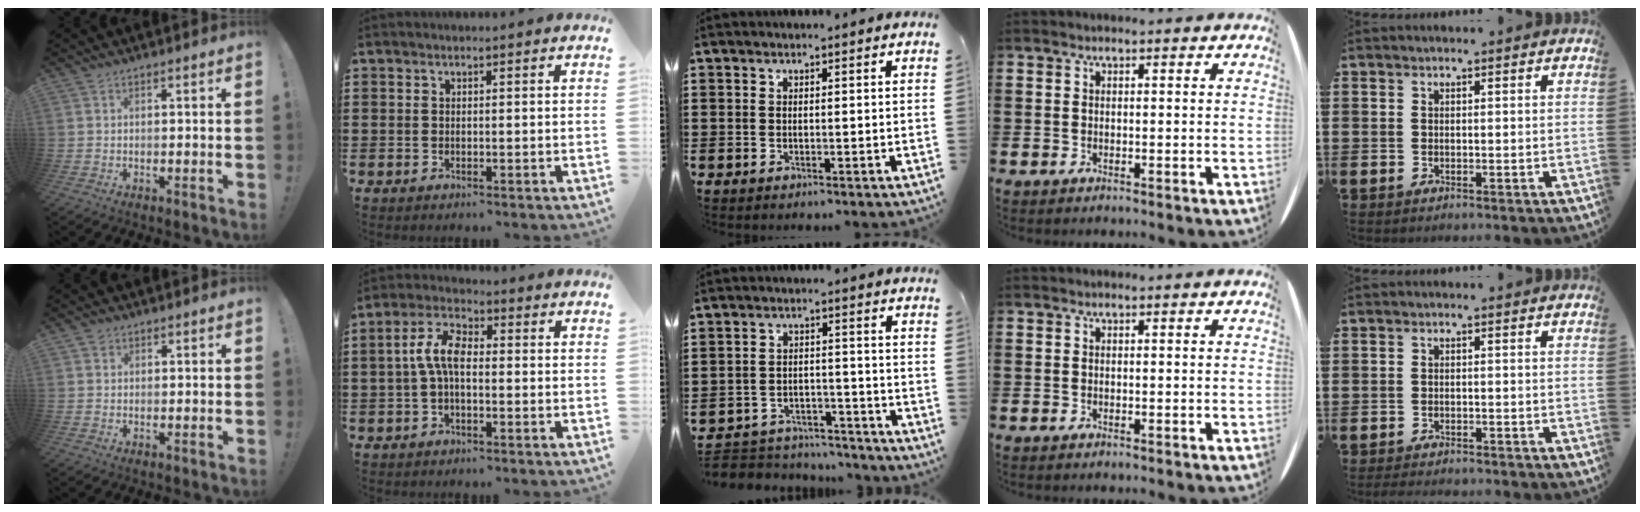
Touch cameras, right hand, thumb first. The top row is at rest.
{"thumb": {"total": 1.2, "force": [0.8, 1.0, 0.1], "torque": [-0.001, 0.002, 0.013]}, "index": {"total": 5.9, "force": [-0.4, 2.6, 5.3], "torque": [-0.117, 0.005, -0.013]}, "middle": {"total": 4.5, "force": [-4.4, 0.9, 0.0], "torque": [-0.012, 0.006, -0.096]}, "little": {"total": 1.2, "force": [-1.2, 0.1, 0.2], "torque": [-0.007, 0.002, -0.024]}}